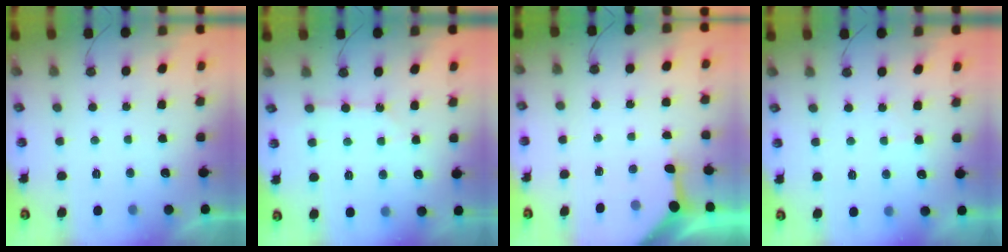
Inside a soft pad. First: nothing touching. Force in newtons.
{"total": 3.0, "press": 3.0, "slide": 0.3}
{"total": 3.9, "press": 3.8, "slide": 0.4}
{"total": 3.6, "press": 3.6, "slide": 0.4}